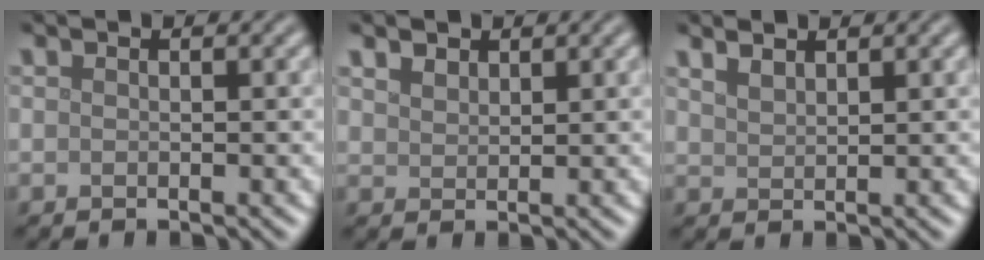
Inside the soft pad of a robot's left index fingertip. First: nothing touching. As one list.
[{"total": 1.5, "force": [1.2, 0.8, 0.4], "torque": [-0.011, -0.002, 0.028]}, {"total": 1.5, "force": [1.3, 0.5, 0.6], "torque": [-0.014, 0.005, 0.028]}]